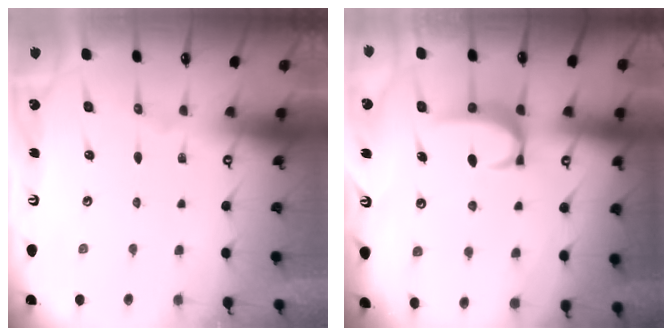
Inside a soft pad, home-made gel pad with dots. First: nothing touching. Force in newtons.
{"total": 3.5, "press": 3.5, "slide": 0.4}